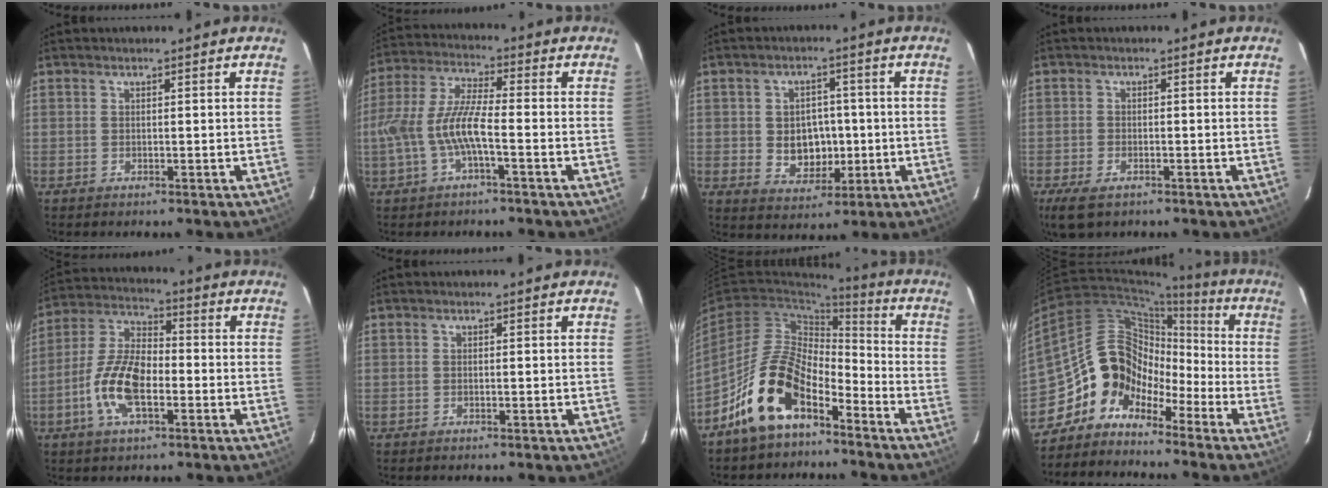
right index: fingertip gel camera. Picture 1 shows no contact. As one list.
[{"total": 10.1, "force": [-3.0, 2.3, 9.4], "torque": [-0.208, 0.004, -0.056]}, {"total": 7.5, "force": [-0.7, 6.2, 4.1], "torque": [-0.084, 0.006, 0.007]}, {"total": 5.2, "force": [-3.3, 2.5, 3.1], "torque": [-0.078, -0.017, -0.060]}, {"total": 12.1, "force": [-3.9, 5.3, 10.1], "torque": [-0.217, 0.007, -0.079]}, {"total": 0.0}, {"total": 13.3, "force": [-8.4, 6.4, 8.1], "torque": [-0.153, 0.023, -0.153]}, {"total": 9.7, "force": [-6.8, 6.5, 2.3], "torque": [-0.030, 0.039, -0.146]}]